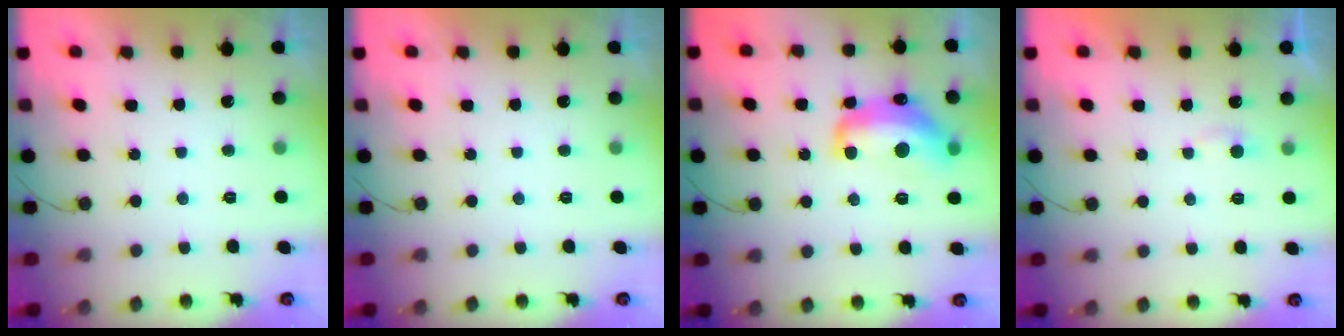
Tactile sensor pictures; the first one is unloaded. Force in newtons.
{"total": 0.0}
{"total": 14.3, "press": 14.3, "slide": 1.3}
{"total": 2.8, "press": 2.8, "slide": 0.3}